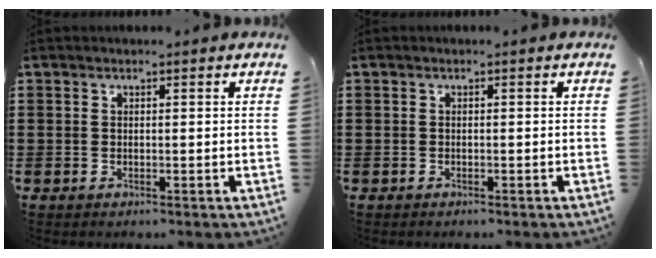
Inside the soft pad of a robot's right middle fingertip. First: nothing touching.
{"total": 0.0}